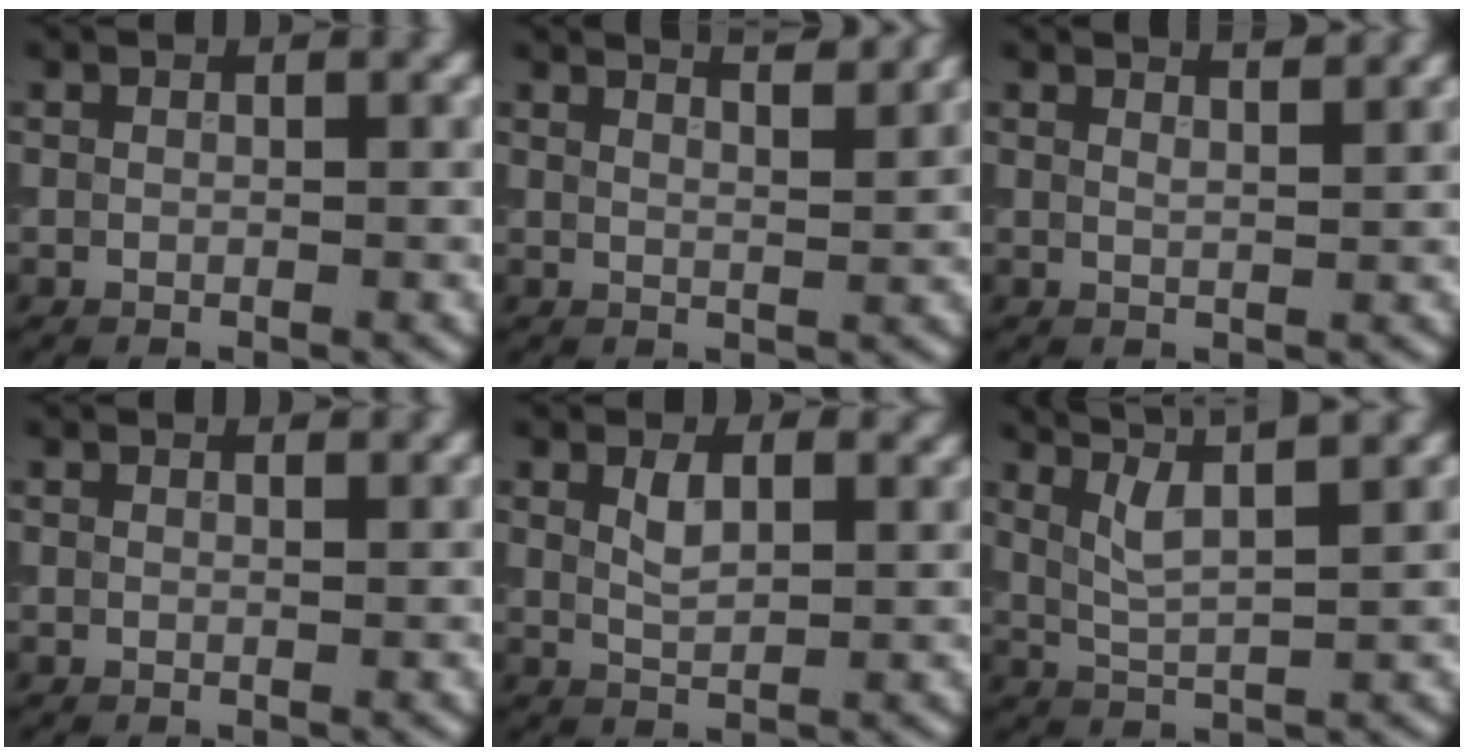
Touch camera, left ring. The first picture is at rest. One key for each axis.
{"total": 6.4, "fx": 4.8, "fy": 2.2, "fz": 3.5, "tx": -0.020, "ty": 0.045, "tz": 0.026}
{"total": 4.0, "fx": 3.0, "fy": 1.5, "fz": 2.1, "tx": -0.004, "ty": 0.031, "tz": 0.005}
{"total": 1.8, "fx": 1.6, "fy": 0.4, "fz": 0.8, "tx": -0.010, "ty": 0.004, "tz": 0.008}
{"total": 2.6, "fx": 1.4, "fy": 1.2, "fz": 1.8, "tx": -0.040, "ty": -0.002, "tz": 0.028}
{"total": 5.7, "fx": 3.7, "fy": 1.3, "fz": 4.1, "tx": -0.075, "ty": 0.025, "tz": 0.043}